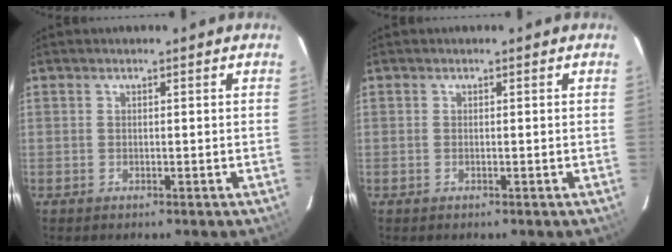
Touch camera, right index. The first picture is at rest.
{"total": 0.0}